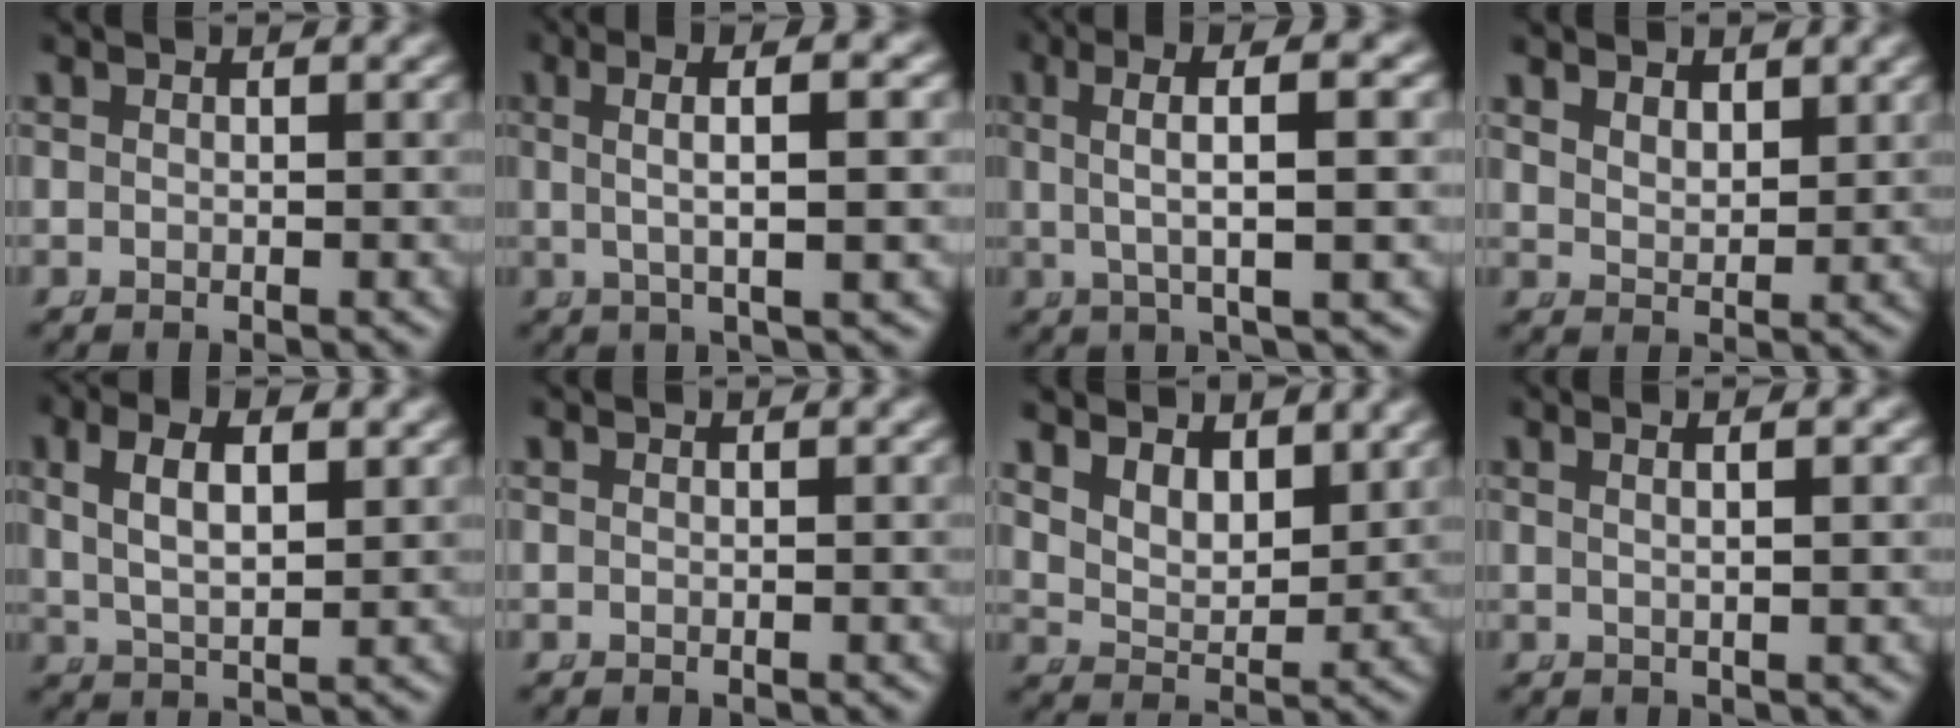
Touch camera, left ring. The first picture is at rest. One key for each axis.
{"total": 5.4, "fx": 2.4, "fy": 0.4, "fz": 4.9, "tx": -0.073, "ty": 0.023, "tz": 0.036}
{"total": 6.3, "fx": 3.1, "fy": 0.5, "fz": 5.4, "tx": -0.079, "ty": 0.026, "tz": 0.045}
{"total": 2.4, "fx": 2.0, "fy": 0.9, "fz": 1.0, "tx": -0.024, "ty": -0.014, "tz": 0.048}
{"total": 4.5, "fx": 1.4, "fy": 2.1, "fz": 3.7, "tx": -0.066, "ty": -0.001, "tz": 0.030}
{"total": 0.0}
{"total": 5.8, "fx": 3.5, "fy": 3.7, "fz": 2.7, "tx": -0.059, "ty": -0.009, "tz": 0.057}
{"total": 2.0, "fx": 0.9, "fy": -0.1, "fz": 1.8, "tx": -0.025, "ty": 0.006, "tz": 0.015}